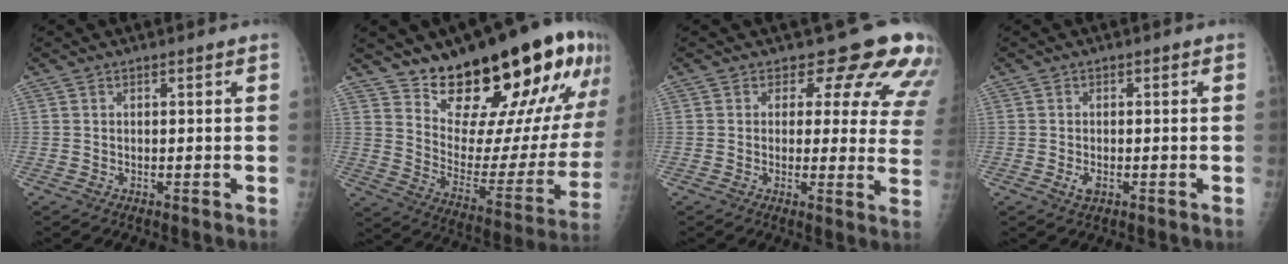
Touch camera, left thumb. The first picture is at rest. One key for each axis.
{"total": 27.7, "fx": 19.9, "fy": 10.5, "fz": 16.2, "tx": -0.203, "ty": -0.104, "tz": 0.290}
{"total": 12.3, "fx": 9.7, "fy": 5.7, "fz": 4.9, "tx": -0.004, "ty": -0.054, "tz": 0.080}
{"total": 2.1, "fx": -0.8, "fy": 1.2, "fz": 1.5, "tx": -0.027, "ty": -0.001, "tz": -0.014}